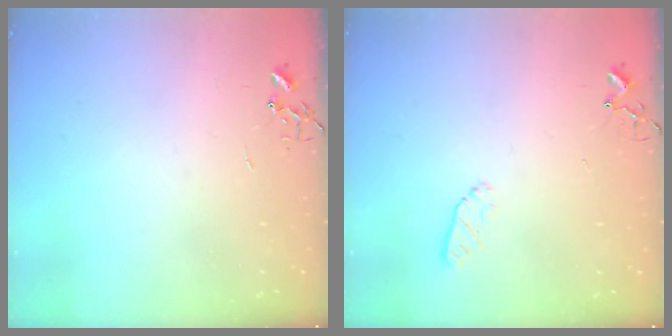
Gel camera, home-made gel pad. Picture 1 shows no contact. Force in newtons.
{"total": 4.3, "press": 4.3, "slide": 0.5}